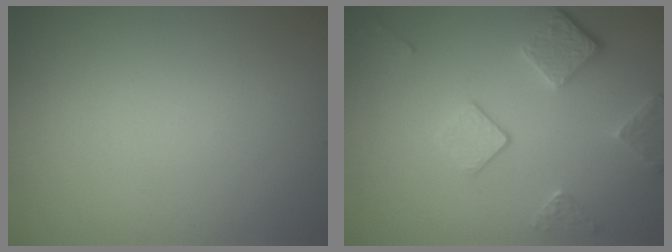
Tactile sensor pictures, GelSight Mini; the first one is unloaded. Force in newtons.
{"total": 3.7, "press": 2.9, "slide": 2.4}